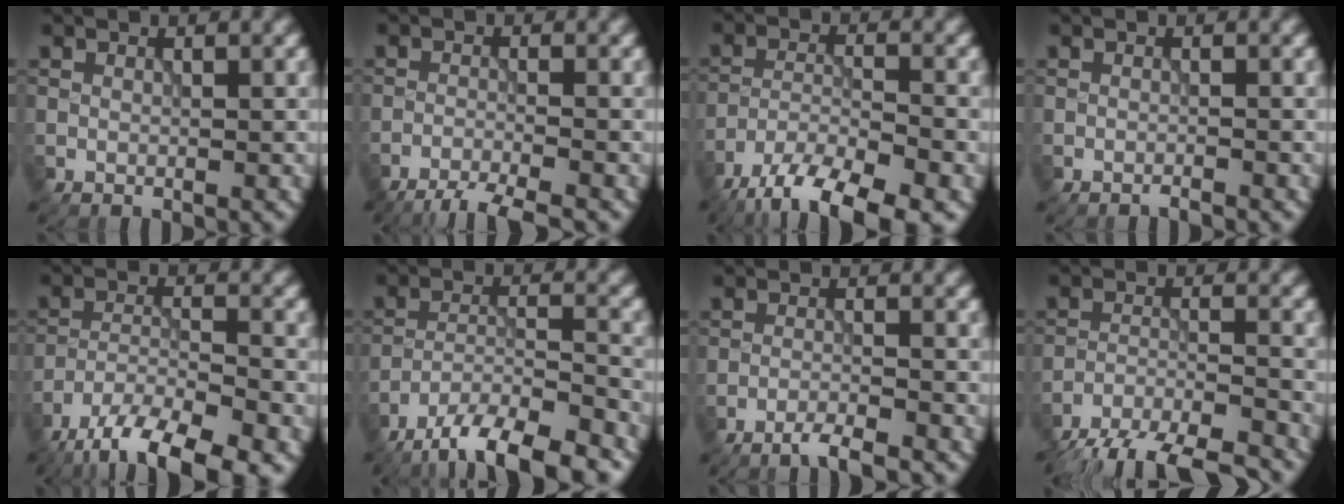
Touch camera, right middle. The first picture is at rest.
{"total": 4.2, "force": [-3.7, 0.4, 1.9], "torque": [-0.031, -0.014, -0.073]}
{"total": 9.4, "force": [-7.1, 2.7, 5.4], "torque": [-0.089, -0.014, -0.127]}
{"total": 0.7, "force": [-0.7, 0.0, 0.2], "torque": [0.000, 0.001, -0.015]}
{"total": 10.4, "force": [-7.8, 3.2, 6.1], "torque": [-0.099, -0.018, -0.135]}
{"total": 10.9, "force": [-9.0, 2.7, 5.6], "torque": [-0.084, -0.017, -0.144]}
{"total": 2.6, "force": [-2.2, 0.2, 1.4], "torque": [-0.019, 0.000, -0.048]}
{"total": 11.7, "force": [-10.7, 3.0, 3.6], "torque": [-0.050, -0.015, -0.158]}